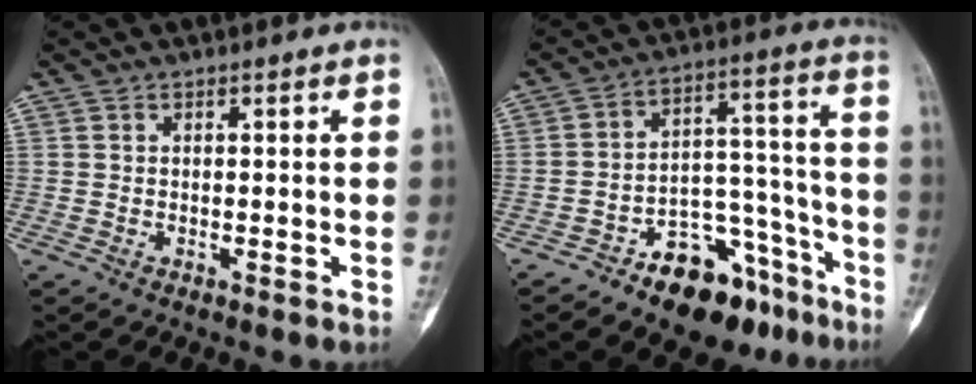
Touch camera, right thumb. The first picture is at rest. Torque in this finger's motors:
{"motor_torque": [1.88, 0.84, 0.87, -1.03, 0.11]}